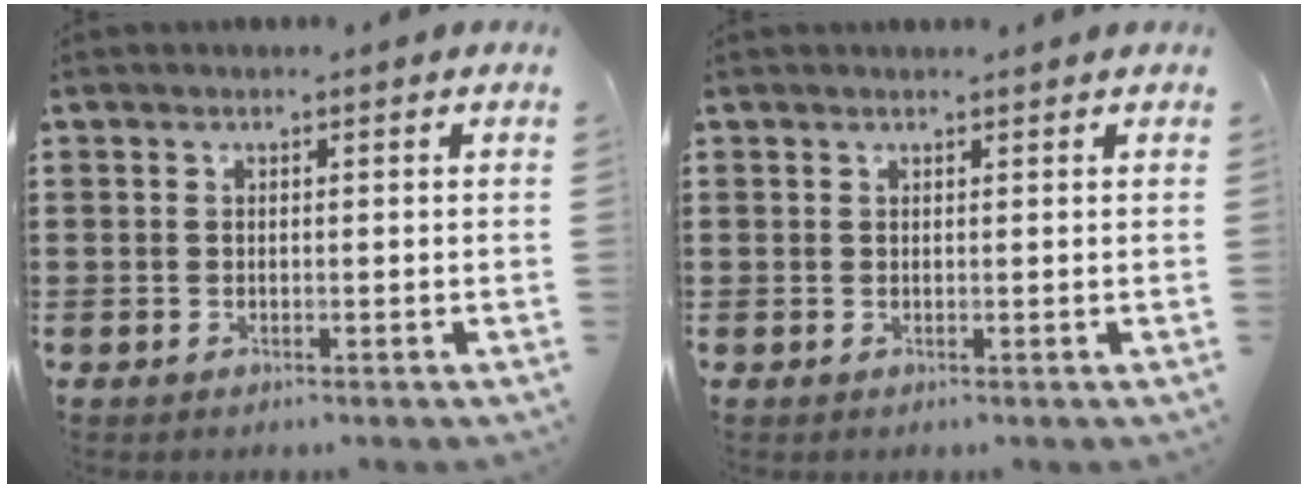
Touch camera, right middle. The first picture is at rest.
{"total": 0.6, "force": [0.6, 0.0, 0.1], "torque": [-0.004, -0.002, 0.012]}